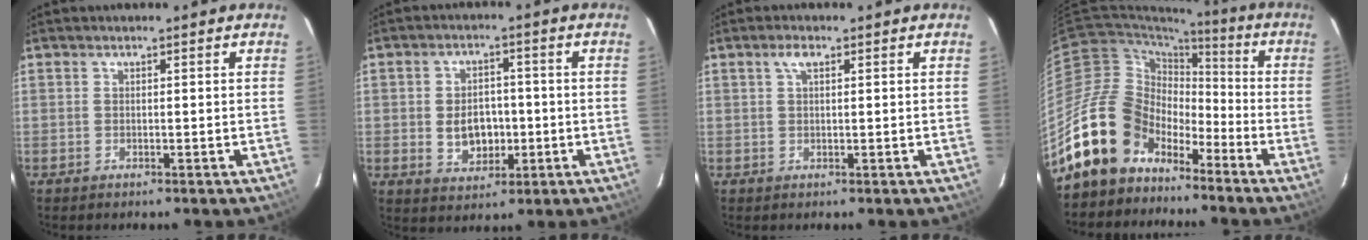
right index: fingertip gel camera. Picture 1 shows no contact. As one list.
[{"total": 7.3, "force": [-1.1, 5.4, 4.7], "torque": [-0.096, 0.006, -0.008]}, {"total": 1.9, "force": [0.9, 0.8, 1.5], "torque": [-0.029, 0.007, 0.016]}, {"total": 16.0, "force": [-10.7, 10.7, 5.2], "torque": [-0.106, 0.030, -0.183]}]